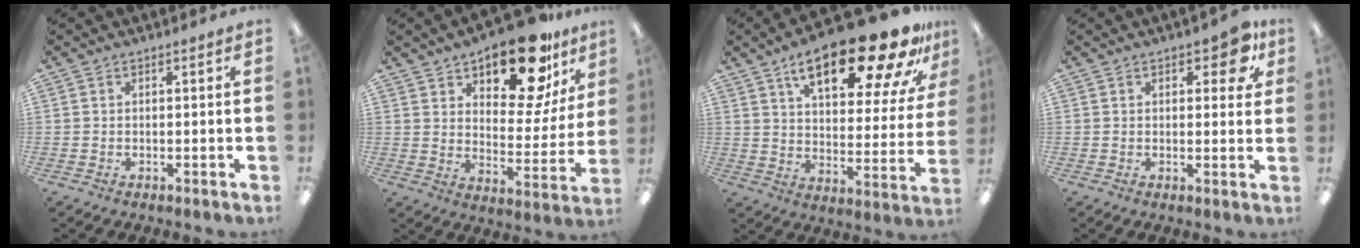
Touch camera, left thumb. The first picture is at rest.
{"total": 19.5, "force": [14.4, 7.9, 10.5], "torque": [-0.156, -0.092, 0.241]}
{"total": 24.8, "force": [15.8, 8.7, 17.0], "torque": [-0.243, -0.097, 0.252]}
{"total": 6.5, "force": [3.2, 3.2, 4.7], "torque": [-0.054, -0.006, 0.051]}